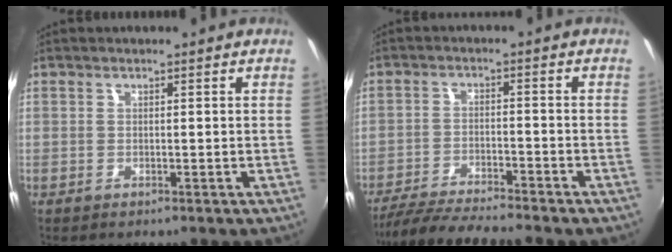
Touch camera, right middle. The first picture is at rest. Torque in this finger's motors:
{"motor_torque": [0.34, -0.45, 0.03, 0.05]}